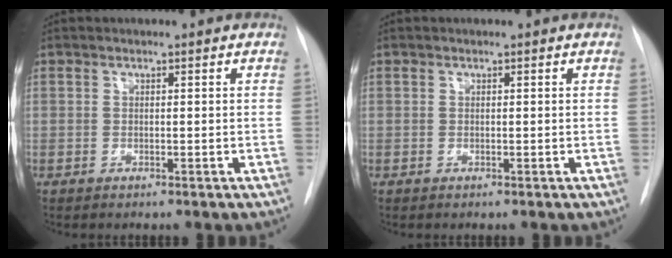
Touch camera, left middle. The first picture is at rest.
{"total": 0.0}